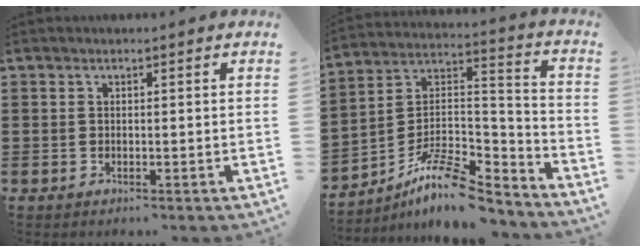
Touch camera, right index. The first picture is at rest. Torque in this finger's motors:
{"motor_torque": [0.49, -0.64, 0.66, 0.06]}